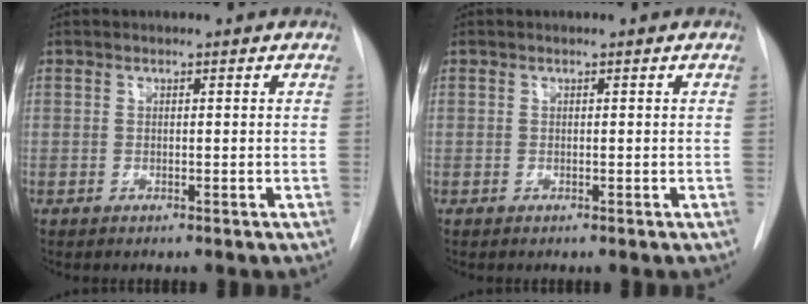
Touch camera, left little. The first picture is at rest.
{"total": 0.0}